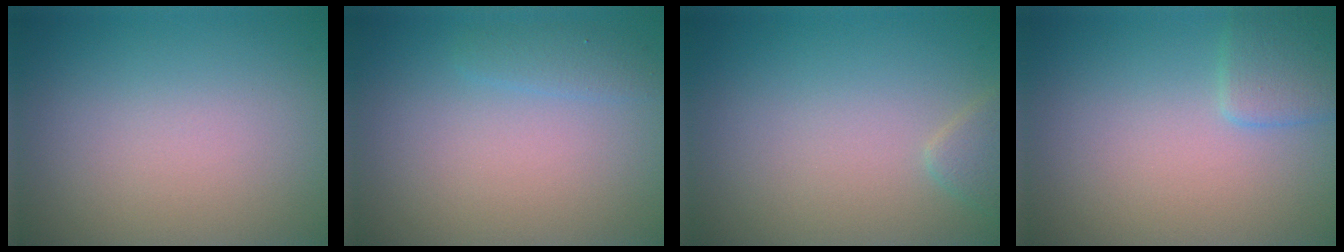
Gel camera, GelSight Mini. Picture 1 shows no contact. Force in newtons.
{"total": 1.2, "press": 1.2, "slide": 0.1}
{"total": 1.3, "press": 1.3, "slide": 0.1}
{"total": 2.1, "press": 2.1, "slide": 0.1}